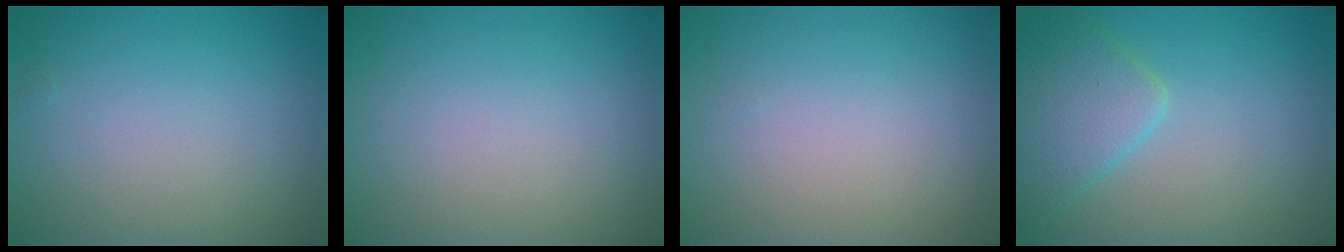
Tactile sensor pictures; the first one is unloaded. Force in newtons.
{"total": 0.0}
{"total": 0.0}
{"total": 4.2, "press": 4.2, "slide": 0.2}